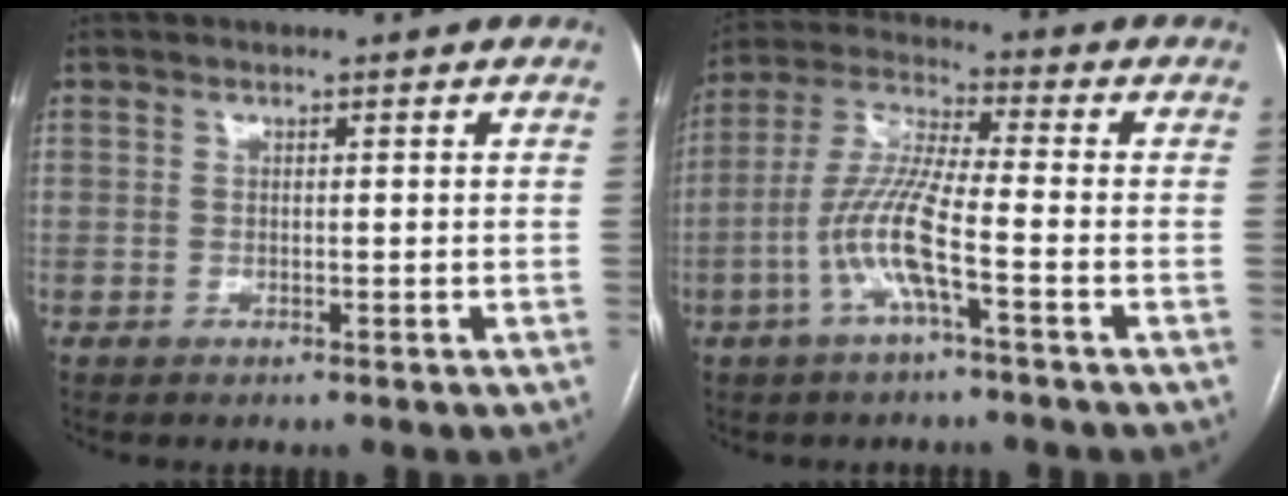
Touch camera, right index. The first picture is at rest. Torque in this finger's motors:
{"motor_torque": [1.38, -0.42, 0.62, 0.21]}